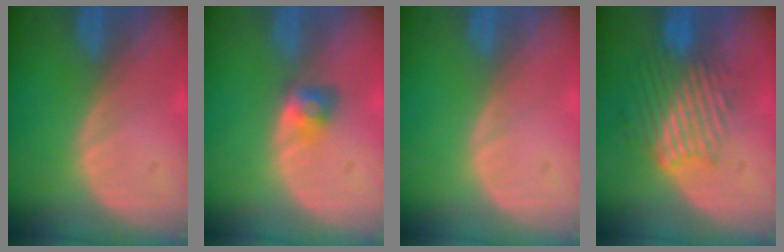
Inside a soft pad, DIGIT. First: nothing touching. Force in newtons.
{"total": 2.8, "press": 2.5, "slide": 1.2}
{"total": 0.0}
{"total": 9.3, "press": 8.4, "slide": 3.9}